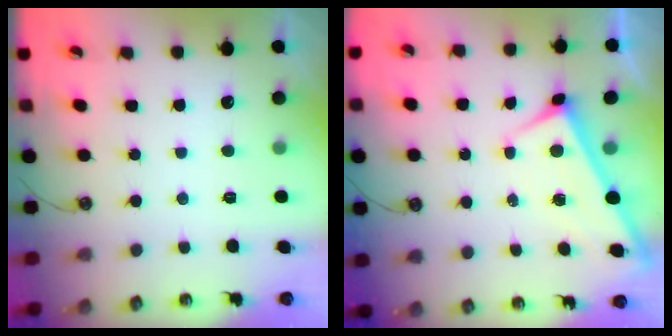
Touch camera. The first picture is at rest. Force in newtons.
{"total": 1.7, "press": 1.7, "slide": 0.1}